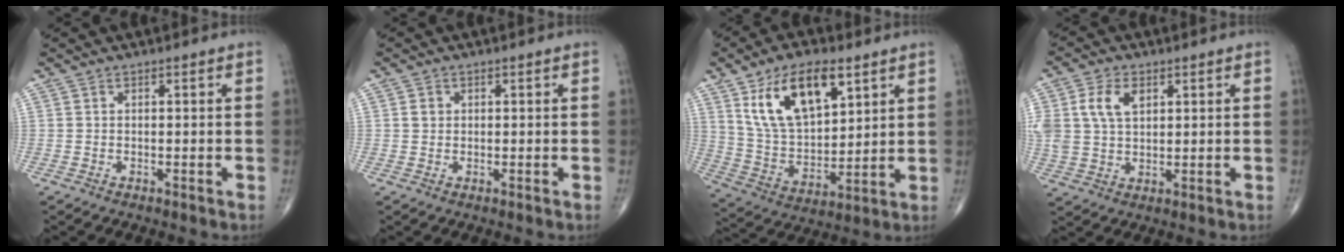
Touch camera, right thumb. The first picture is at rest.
{"total": 1.4, "force": [0.3, 1.3, 0.6], "torque": [-0.006, 0.000, 0.005]}
{"total": 17.2, "force": [8.3, 8.6, 12.3], "torque": [-0.192, -0.029, 0.164]}
{"total": 9.0, "force": [2.9, 5.8, 6.2], "torque": [-0.125, 0.001, 0.061]}